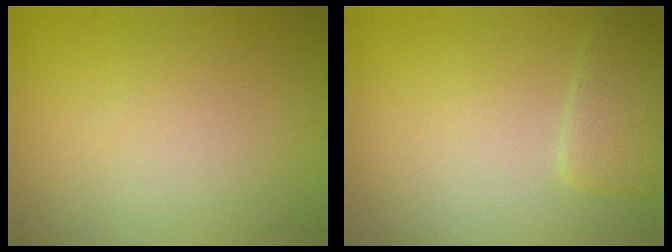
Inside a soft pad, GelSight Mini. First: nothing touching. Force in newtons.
{"total": 2.9, "press": 2.9, "slide": 0.3}